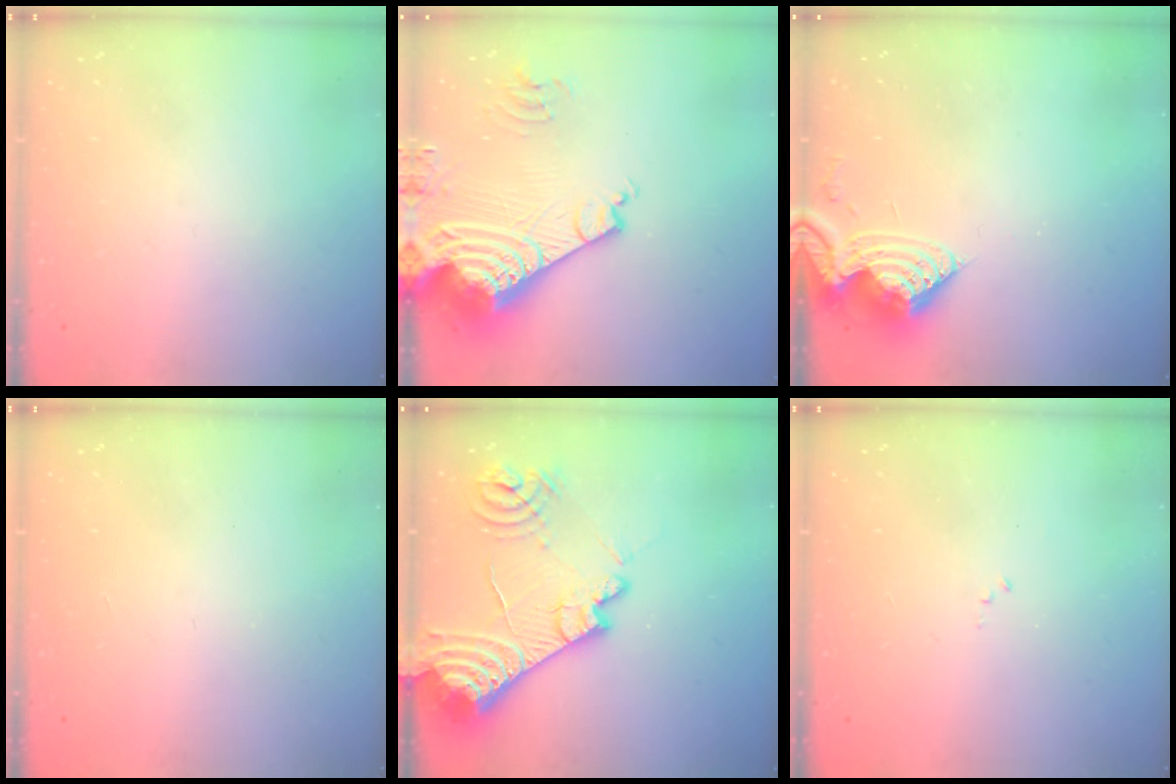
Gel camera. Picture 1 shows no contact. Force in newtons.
{"total": 18.4, "press": 18.3, "slide": 2.3}
{"total": 9.5, "press": 9.5, "slide": 1.0}
{"total": 1.5, "press": 1.2, "slide": 0.9}
{"total": 20.4, "press": 20.3, "slide": 2.2}
{"total": 6.1, "press": 6.1, "slide": 0.7}